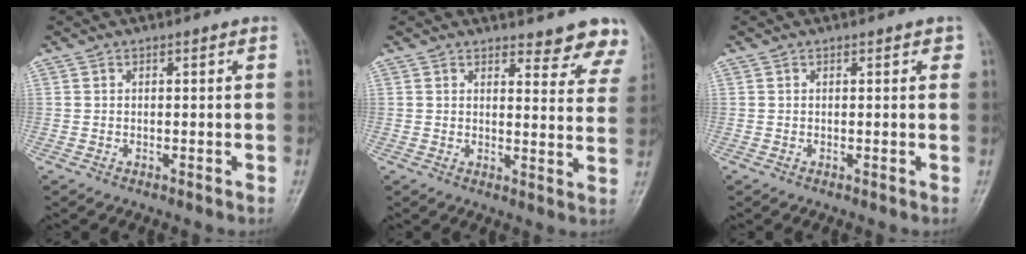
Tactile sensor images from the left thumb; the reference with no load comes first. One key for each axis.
{"total": 8.9, "fx": 8.2, "fy": 2.6, "fz": 2.2, "tx": 0.020, "ty": -0.049, "tz": 0.071}
{"total": 1.0, "fx": 0.6, "fy": 0.6, "fz": 0.6, "tx": 0.000, "ty": -0.001, "tz": 0.002}